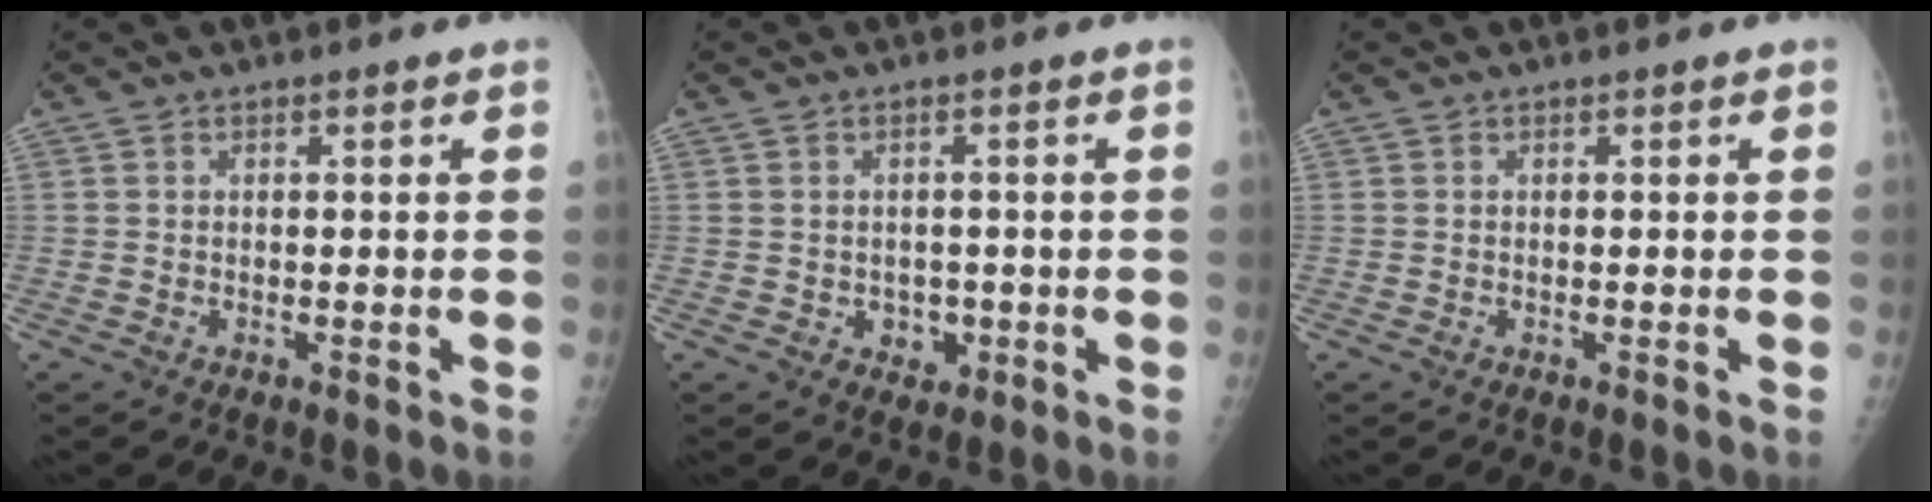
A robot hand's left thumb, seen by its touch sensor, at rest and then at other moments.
{"total": 3.3, "force": [-0.7, 2.8, 1.6], "torque": [-0.005, 0.003, -0.003]}
{"total": 0.0}